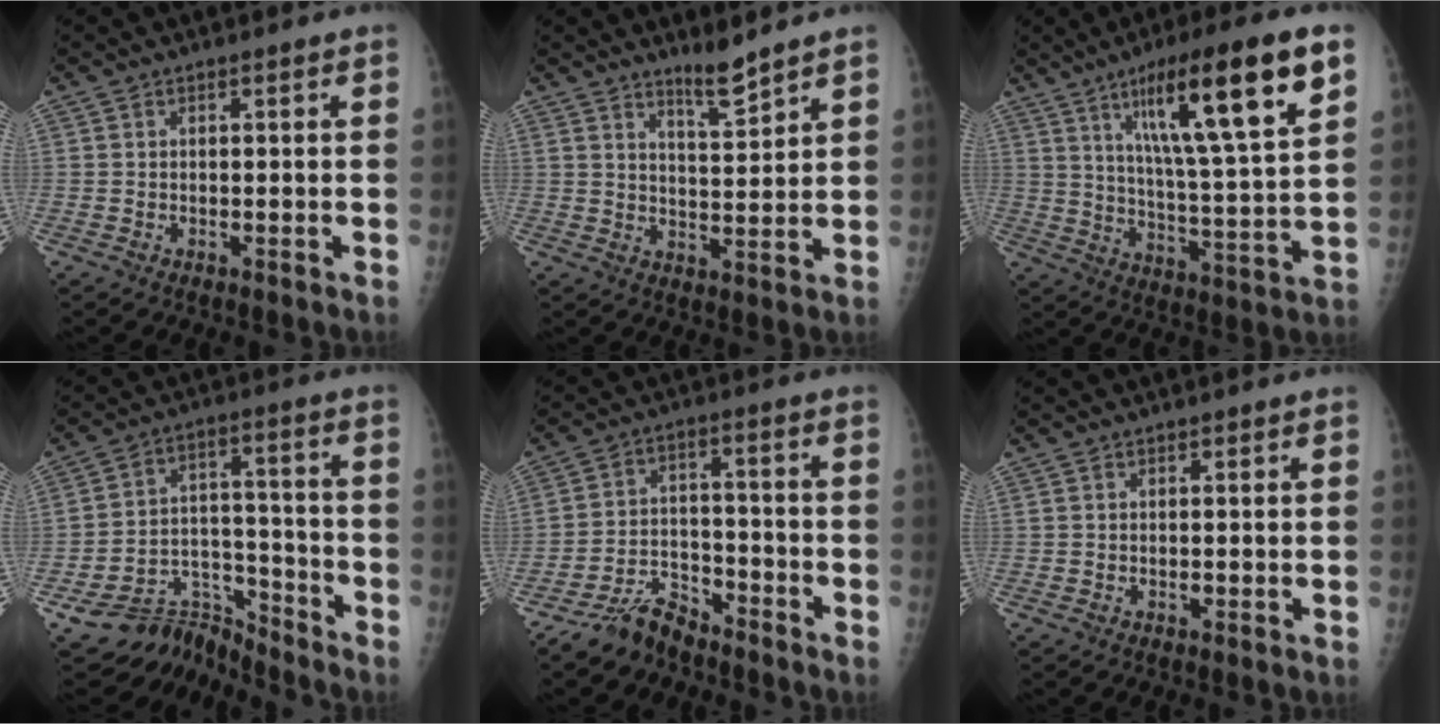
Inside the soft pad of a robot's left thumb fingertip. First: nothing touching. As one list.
[{"total": 5.1, "force": [4.4, 0.2, 2.4], "torque": [-0.033, -0.047, 0.077]}, {"total": 20.8, "force": [10.2, 2.9, 17.9], "torque": [-0.267, -0.032, 0.166]}, {"total": 10.3, "force": [-9.8, 3.2, -1.1], "torque": [0.046, 0.111, -0.171]}, {"total": 7.4, "force": [-6.5, 3.1, 1.8], "torque": [-0.020, 0.047, -0.124]}, {"total": 0.0}]